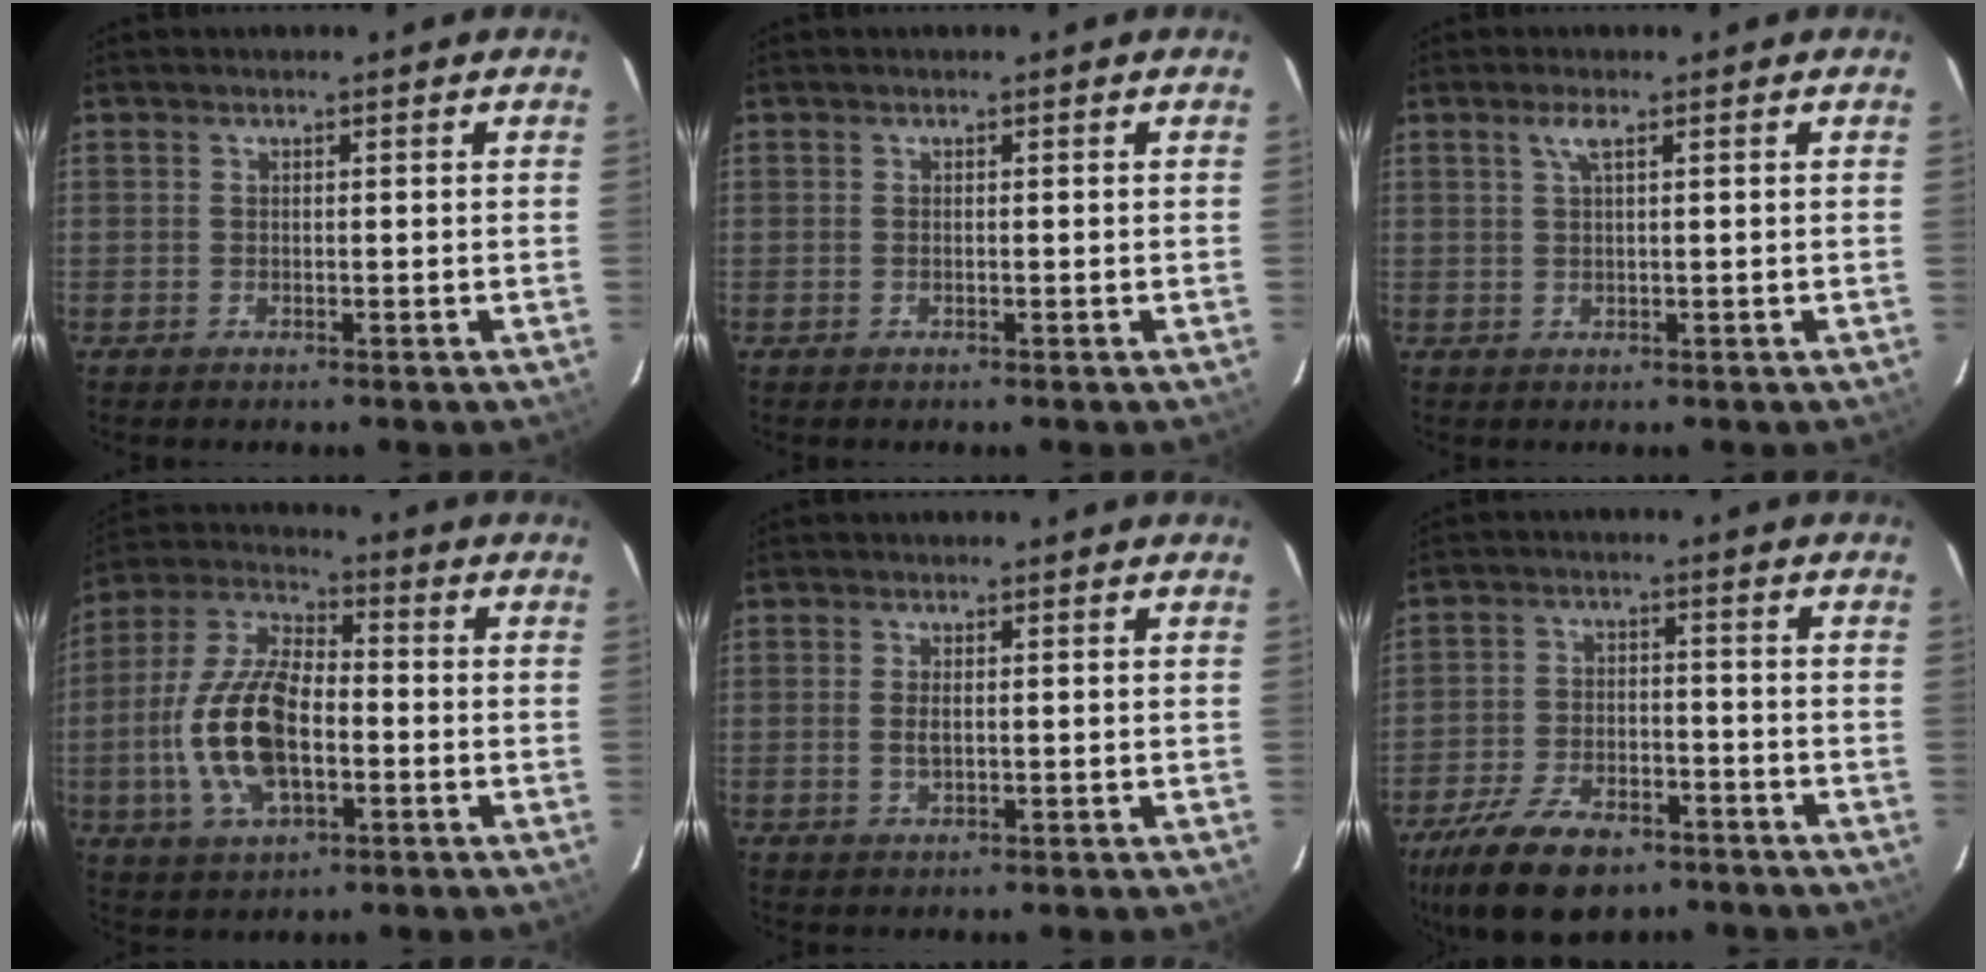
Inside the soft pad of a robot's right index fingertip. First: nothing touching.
{"total": 0.0}
{"total": 1.9, "force": [1.0, 0.1, 1.7], "torque": [-0.033, 0.003, 0.019]}
{"total": 15.7, "force": [-3.2, 7.5, 13.4], "torque": [-0.288, 0.003, -0.061]}
{"total": 1.9, "force": [0.0, 0.8, 1.7], "torque": [-0.034, -0.001, 0.002]}
{"total": 14.8, "force": [-10.2, 7.2, 8.1], "torque": [-0.188, -0.013, -0.171]}